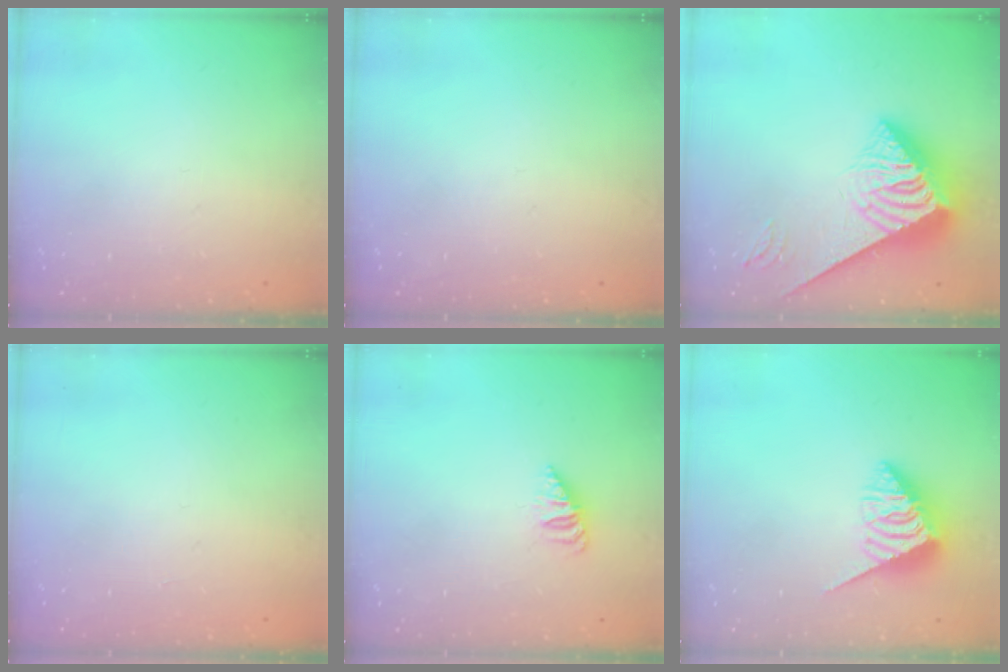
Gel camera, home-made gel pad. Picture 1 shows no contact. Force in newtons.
{"total": 0.0}
{"total": 8.6, "press": 8.5, "slide": 1.1}
{"total": 0.0}
{"total": 1.8, "press": 1.8, "slide": 0.4}
{"total": 4.3, "press": 4.3, "slide": 0.4}